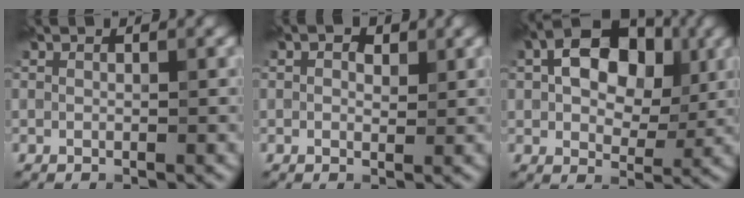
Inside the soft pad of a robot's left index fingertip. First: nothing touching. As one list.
[{"total": 1.6, "force": [0.7, 1.0, 1.0], "torque": [-0.012, 0.001, 0.007]}, {"total": 10.2, "force": [2.6, 6.7, 7.3], "torque": [-0.114, 0.034, 0.026]}]